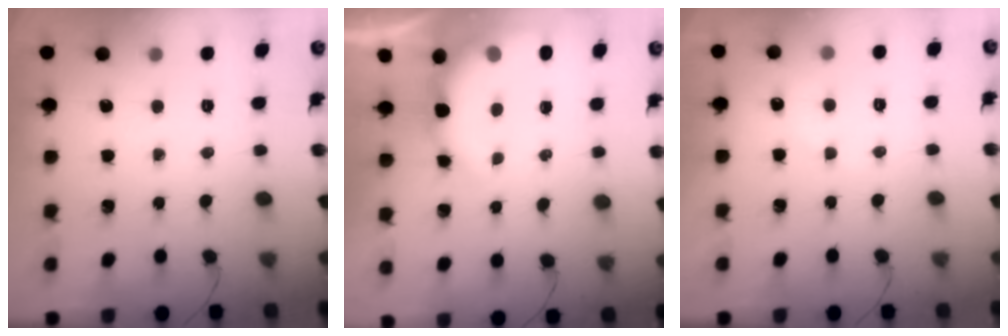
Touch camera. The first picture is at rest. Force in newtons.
{"total": 8.0, "press": 8.0, "slide": 1.1}
{"total": 4.8, "press": 4.6, "slide": 1.5}